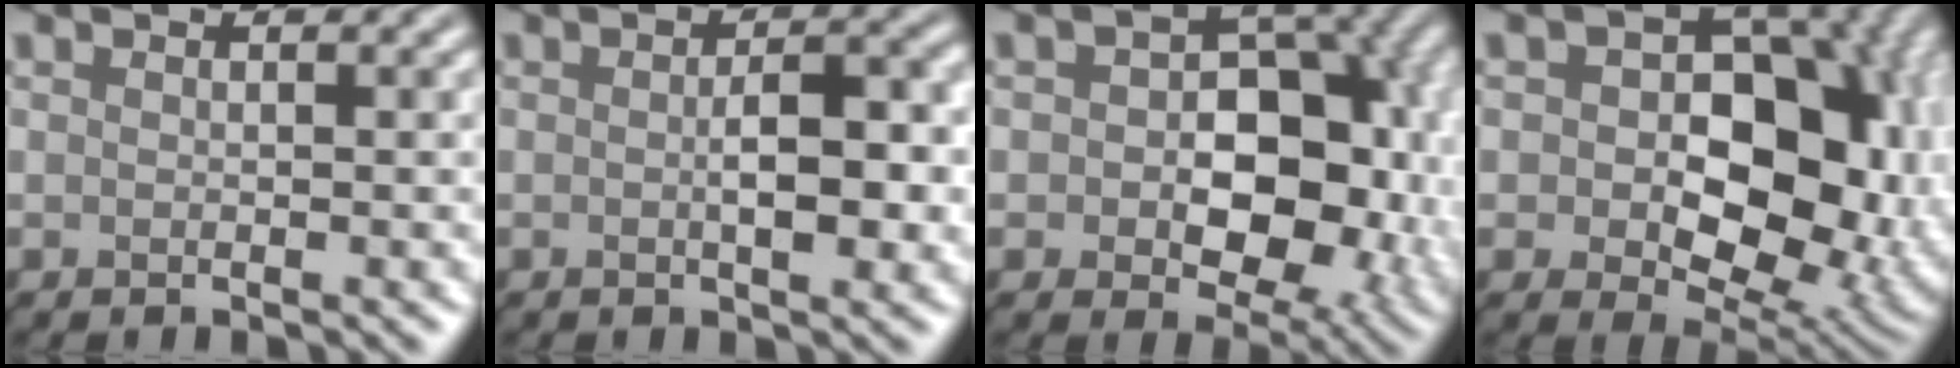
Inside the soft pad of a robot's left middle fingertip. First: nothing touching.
{"total": 4.0, "force": [-0.3, 1.5, 3.7], "torque": [-0.058, 0.002, -0.004]}
{"total": 11.3, "force": [-0.1, 7.5, 8.4], "torque": [-0.097, -0.002, -0.001]}
{"total": 13.6, "force": [1.4, 9.3, 9.9], "torque": [-0.109, 0.001, 0.026]}